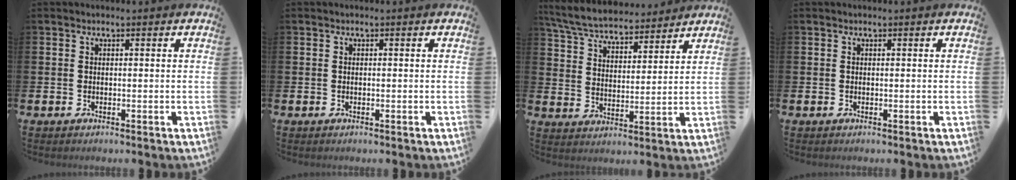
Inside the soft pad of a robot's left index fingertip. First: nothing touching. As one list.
[{"total": 0.0}, {"total": 6.4, "force": [6.2, 1.5, 1.2], "torque": [-0.056, -0.034, 0.109]}, {"total": 0.0}]